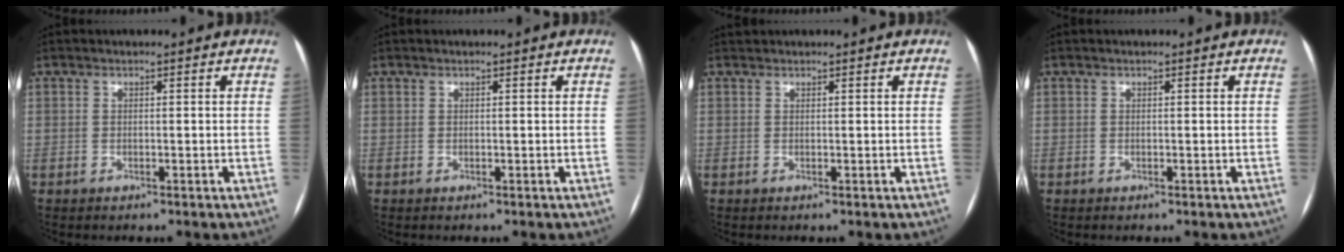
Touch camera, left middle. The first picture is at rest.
{"total": 0.0}
{"total": 0.5, "force": [0.5, 0.1, -0.1], "torque": [-0.005, 0.014, 0.013]}
{"total": 0.0}